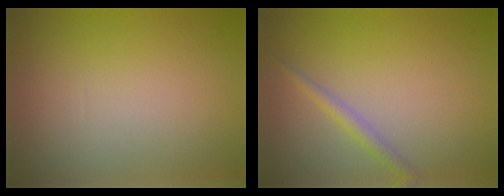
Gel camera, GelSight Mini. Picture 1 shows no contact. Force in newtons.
{"total": 1.4, "press": 1.4, "slide": 0.1}